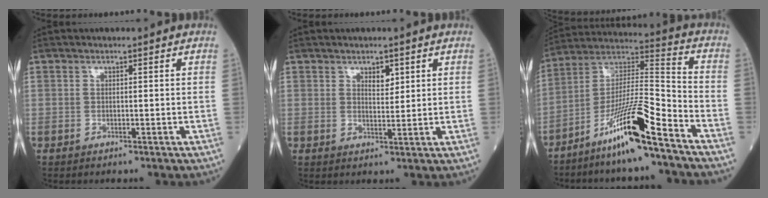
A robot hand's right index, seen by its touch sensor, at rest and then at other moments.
{"total": 2.4, "force": [1.4, 1.0, 1.7], "torque": [-0.025, -0.003, 0.025]}
{"total": 14.6, "force": [-9.6, 0.5, 10.9], "torque": [-0.210, -0.002, -0.175]}